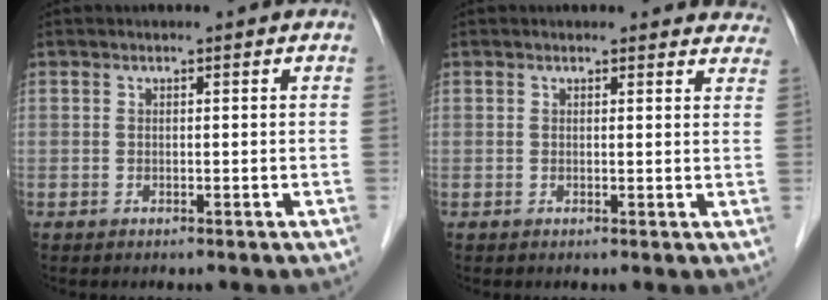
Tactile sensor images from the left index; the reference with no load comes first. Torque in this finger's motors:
{"motor_torque": [0.76, -1.38, 0.04, -0.02]}